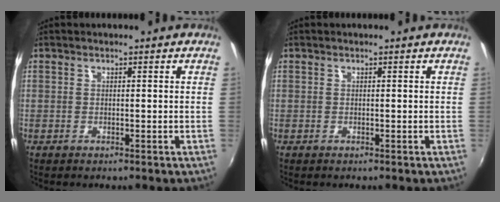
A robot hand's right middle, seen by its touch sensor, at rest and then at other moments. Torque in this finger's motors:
{"motor_torque": [0.00, 0.00, 0.00, 0.01]}